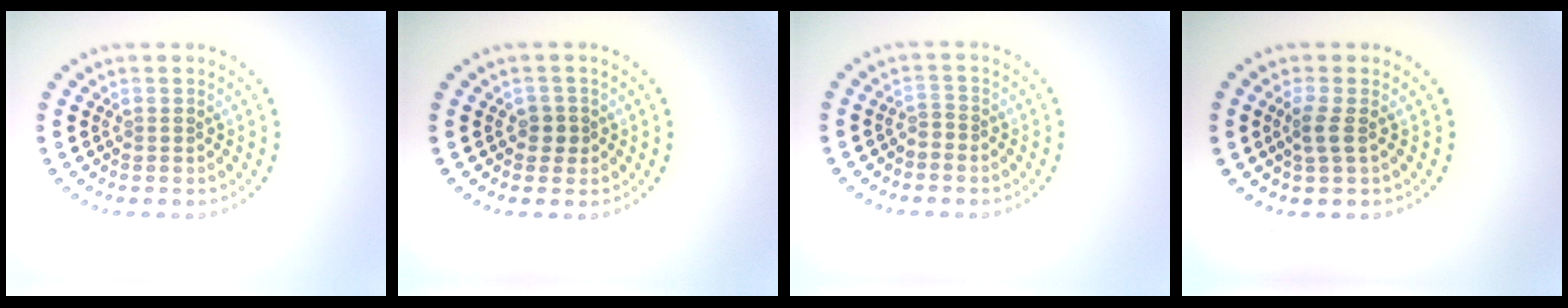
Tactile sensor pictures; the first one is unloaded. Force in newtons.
{"total": 1.4, "press": 1.2, "slide": 0.6}
{"total": 0.7, "press": 0.4, "slide": 0.6}
{"total": 1.5, "press": 1.3, "slide": 0.9}